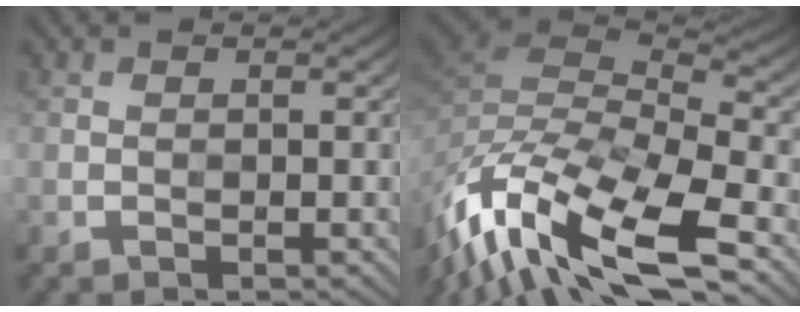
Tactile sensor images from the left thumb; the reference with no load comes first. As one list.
[{"total": 16.4, "force": [-9.0, 6.0, 12.4], "torque": [-0.307, -0.029, -0.149]}]